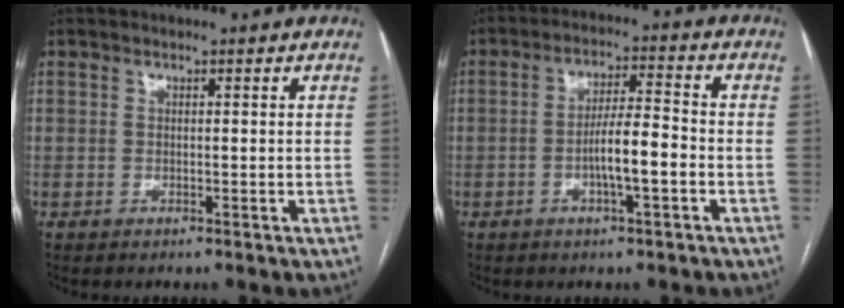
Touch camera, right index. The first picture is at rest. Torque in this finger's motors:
{"motor_torque": [1.31, -0.39, 0.57, 0.14]}